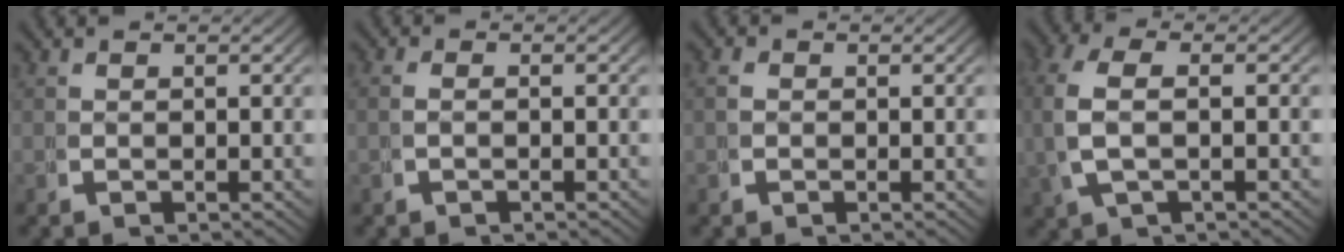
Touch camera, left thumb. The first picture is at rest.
{"total": 0.9, "force": [-0.3, -0.1, 0.8], "torque": [-0.016, 0.004, -0.007]}
{"total": 1.1, "force": [-0.2, 1.0, 0.2], "torque": [-0.002, -0.001, -0.007]}
{"total": 5.0, "force": [0.6, 2.4, 4.3], "torque": [-0.113, 0.000, 0.017]}